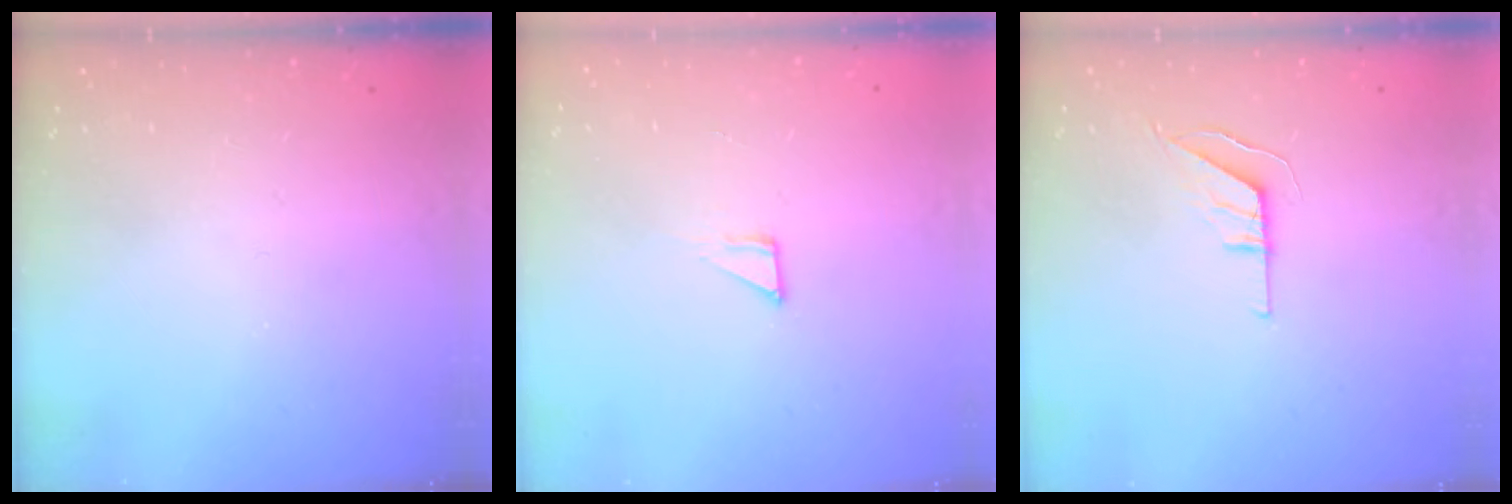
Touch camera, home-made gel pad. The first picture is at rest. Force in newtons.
{"total": 4.1, "press": 4.1, "slide": 0.3}
{"total": 5.5, "press": 5.5, "slide": 0.4}